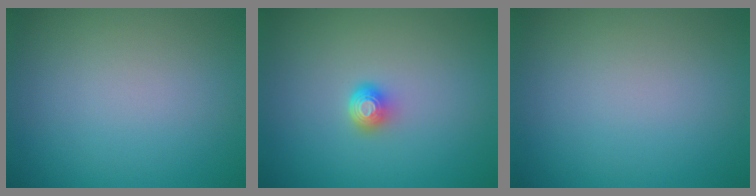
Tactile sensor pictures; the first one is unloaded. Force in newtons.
{"total": 1.6, "press": 1.2, "slide": 1.1}
{"total": 0.0}